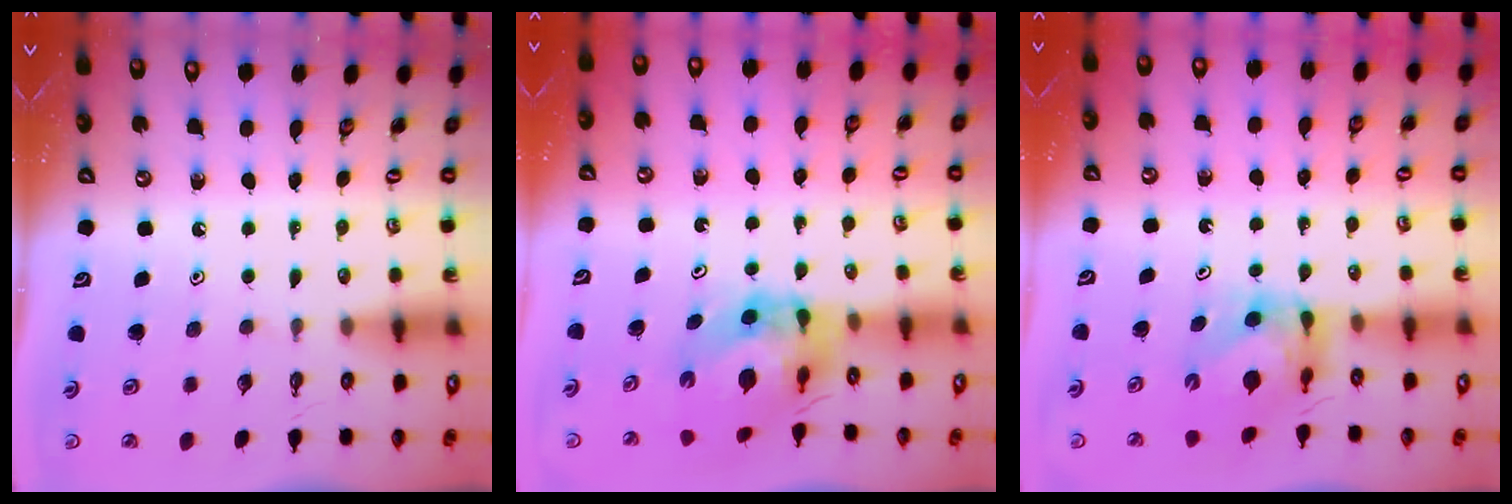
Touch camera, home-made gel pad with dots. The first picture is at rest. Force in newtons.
{"total": 8.2, "press": 8.1, "slide": 1.1}
{"total": 5.7, "press": 5.6, "slide": 0.6}